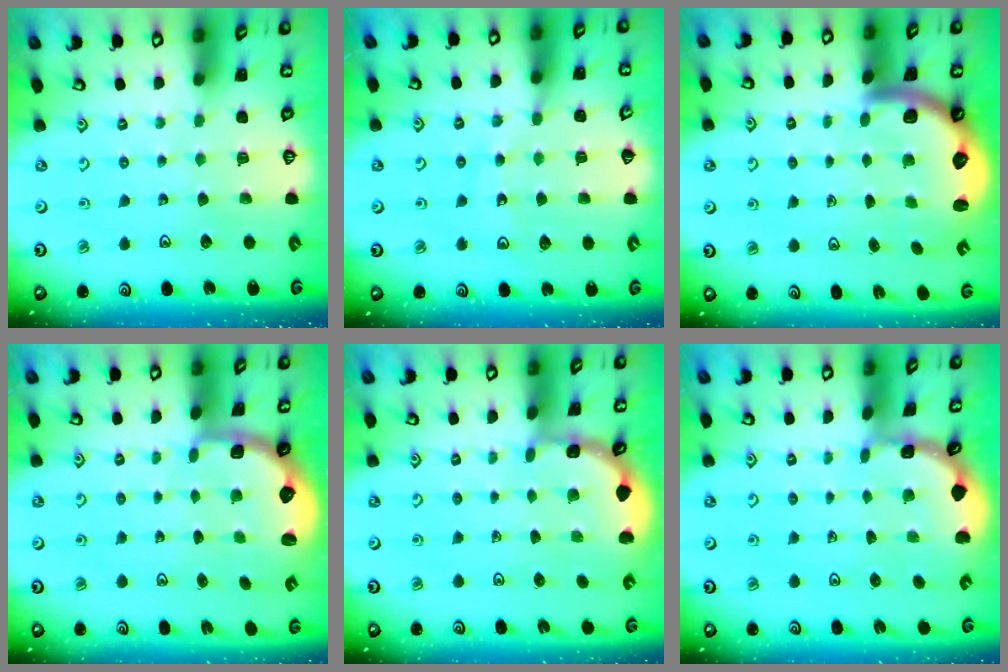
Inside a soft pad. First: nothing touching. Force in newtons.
{"total": 11.6, "press": 11.5, "slide": 2.0}
{"total": 3.1, "press": 3.1, "slide": 0.5}
{"total": 2.3, "press": 1.7, "slide": 1.5}
{"total": 1.9, "press": 1.9, "slide": 0.1}
{"total": 1.1, "press": 1.1, "slide": 0.1}